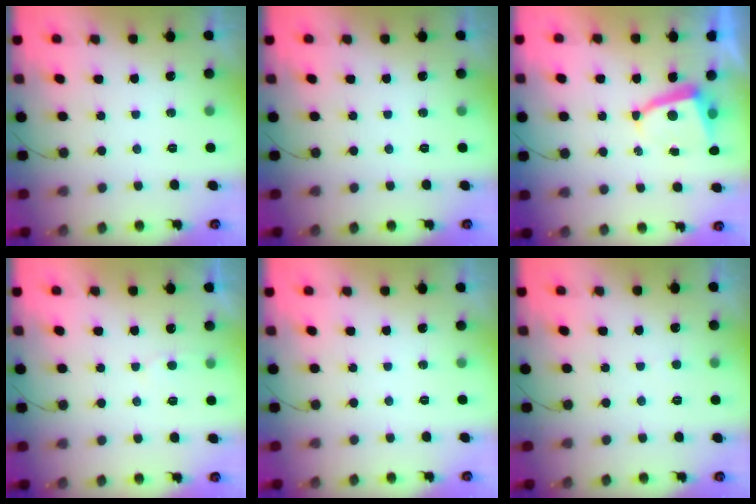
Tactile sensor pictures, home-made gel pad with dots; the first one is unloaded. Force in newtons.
{"total": 0.0}
{"total": 6.2, "press": 6.1, "slide": 0.7}
{"total": 2.9, "press": 2.8, "slide": 0.3}
{"total": 0.0}
{"total": 2.1, "press": 2.1, "slide": 0.2}